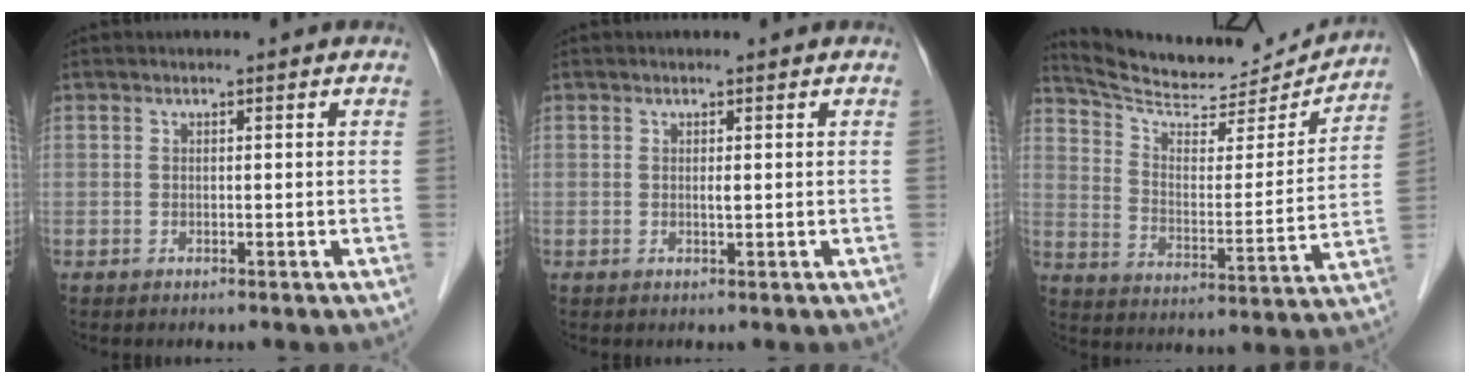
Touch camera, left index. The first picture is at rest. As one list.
[{"total": 0.6, "force": [0.2, 0.0, 0.6], "torque": [-0.013, -0.001, 0.003]}, {"total": 18.8, "force": [18.2, 2.7, 3.8], "torque": [-0.065, -0.033, 0.266]}]